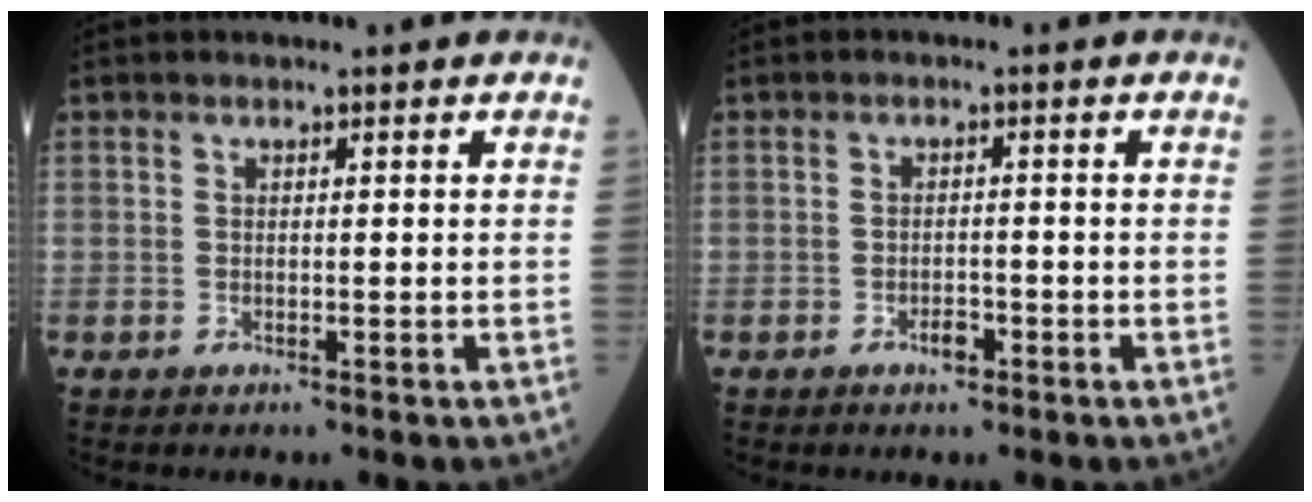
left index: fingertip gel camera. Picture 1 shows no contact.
{"total": 1.8, "force": [-1.2, 0.8, 1.1], "torque": [-0.014, 0.003, -0.017]}